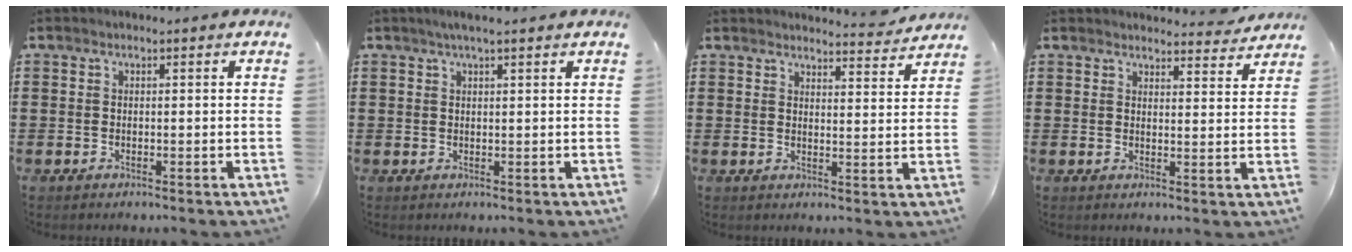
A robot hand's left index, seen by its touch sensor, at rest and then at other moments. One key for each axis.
{"total": 2.2, "fx": 1.4, "fy": 0.2, "fz": 1.7, "tx": -0.033, "ty": 0.002, "tz": 0.024}
{"total": 3.8, "fx": 3.8, "fy": 0.0, "fz": 0.5, "tx": -0.013, "ty": -0.022, "tz": 0.068}
{"total": 3.6, "fx": 3.6, "fy": 0.3, "fz": 0.6, "tx": -0.013, "ty": -0.016, "tz": 0.066}